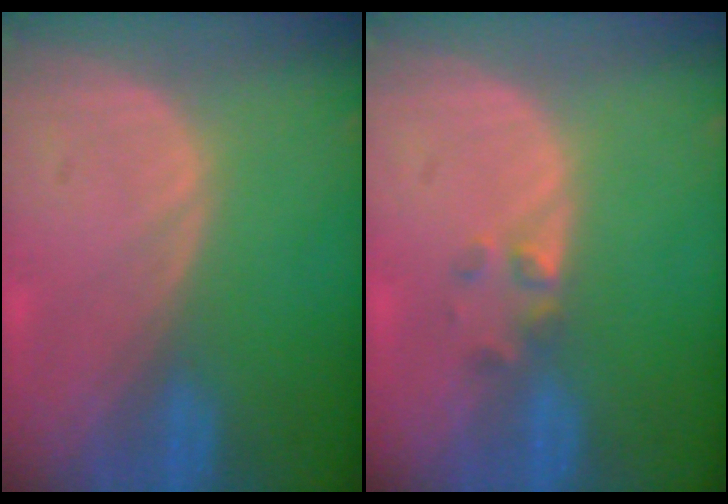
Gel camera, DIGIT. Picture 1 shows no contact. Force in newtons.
{"total": 1.9, "press": 1.7, "slide": 0.8}